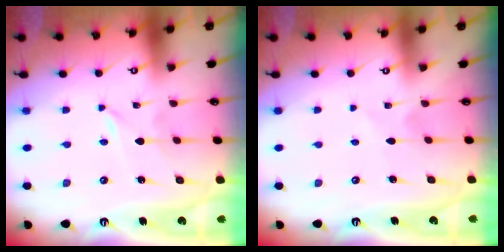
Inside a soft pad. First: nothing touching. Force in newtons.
{"total": 2.3, "press": 2.2, "slide": 0.3}